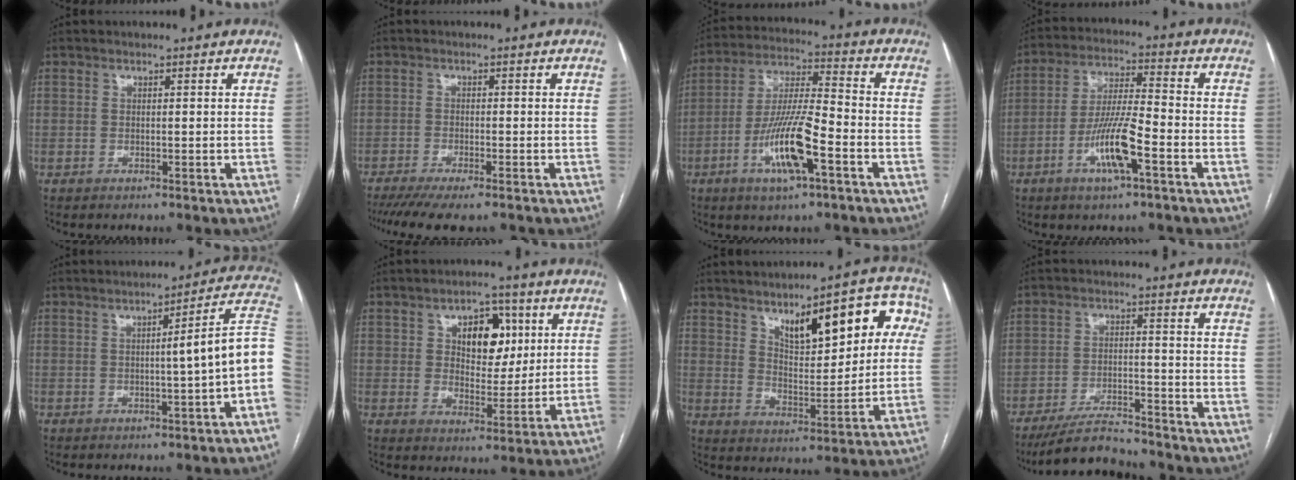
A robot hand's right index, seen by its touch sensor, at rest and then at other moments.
{"total": 8.8, "force": [-7.1, 1.5, 5.1], "torque": [-0.074, -0.016, -0.110]}
{"total": 13.0, "force": [-5.3, 2.0, 11.7], "torque": [-0.231, -0.005, -0.097]}
{"total": 10.1, "force": [-4.3, 1.2, 9.1], "torque": [-0.178, -0.001, -0.080]}
{"total": 9.2, "force": [-1.1, -0.8, 9.1], "torque": [-0.108, 0.020, -0.020]}
{"total": 8.9, "force": [3.0, 5.3, 6.5], "torque": [-0.093, 0.017, 0.052]}
{"total": 14.9, "force": [6.0, 5.4, 12.6], "torque": [-0.161, 0.028, 0.091]}
{"total": 8.9, "force": [-8.3, 1.4, 2.9], "torque": [-0.049, -0.011, -0.145]}